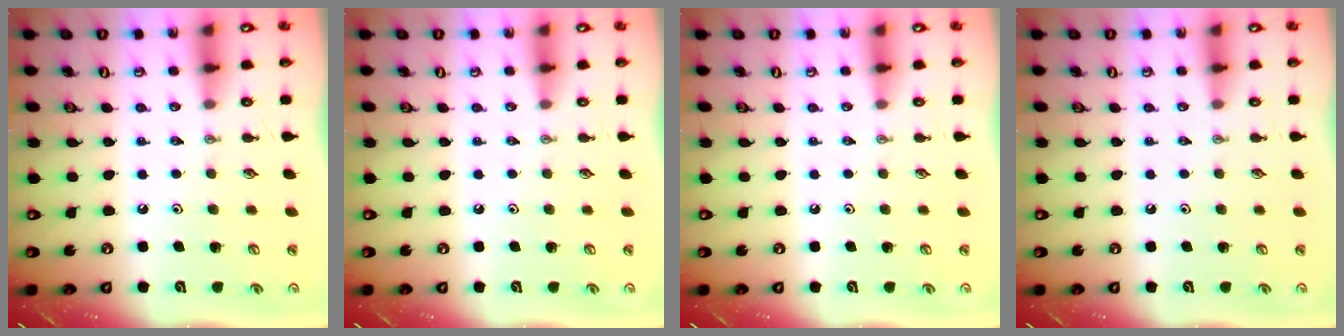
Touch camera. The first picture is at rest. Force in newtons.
{"total": 0.0}
{"total": 0.0}
{"total": 0.0}